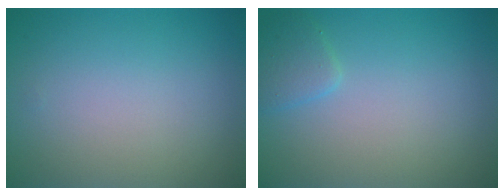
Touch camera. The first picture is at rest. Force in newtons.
{"total": 1.5, "press": 1.5, "slide": 0.1}